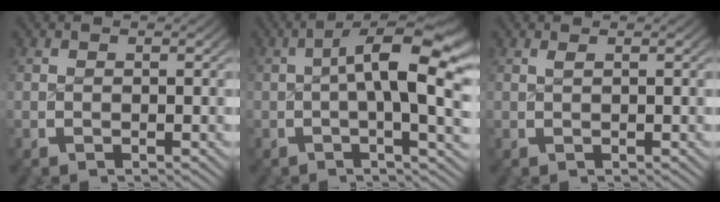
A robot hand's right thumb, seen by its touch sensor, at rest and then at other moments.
{"total": 9.8, "force": [1.2, 3.6, 9.0], "torque": [-0.105, 0.007, 0.007]}
{"total": 0.5, "force": [0.3, -0.1, 0.3], "torque": [-0.007, -0.002, 0.010]}